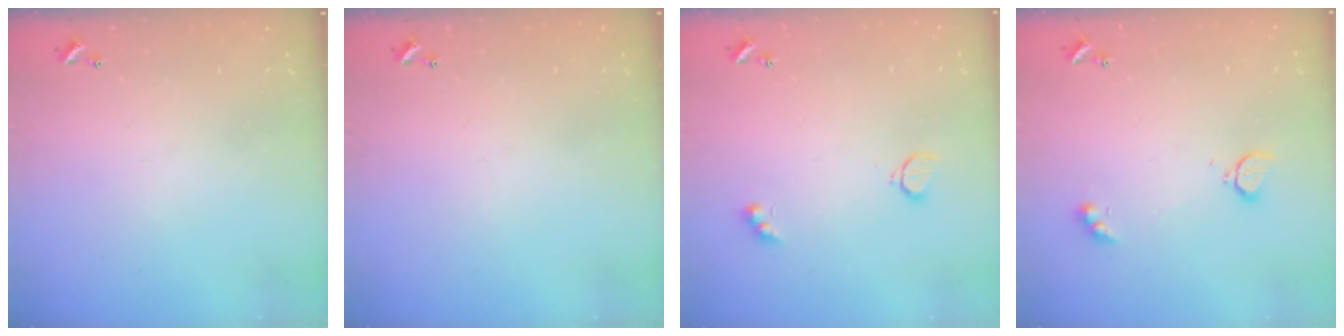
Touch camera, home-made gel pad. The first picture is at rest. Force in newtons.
{"total": 0.0}
{"total": 3.3, "press": 3.3, "slide": 0.6}
{"total": 2.8, "press": 2.7, "slide": 0.6}